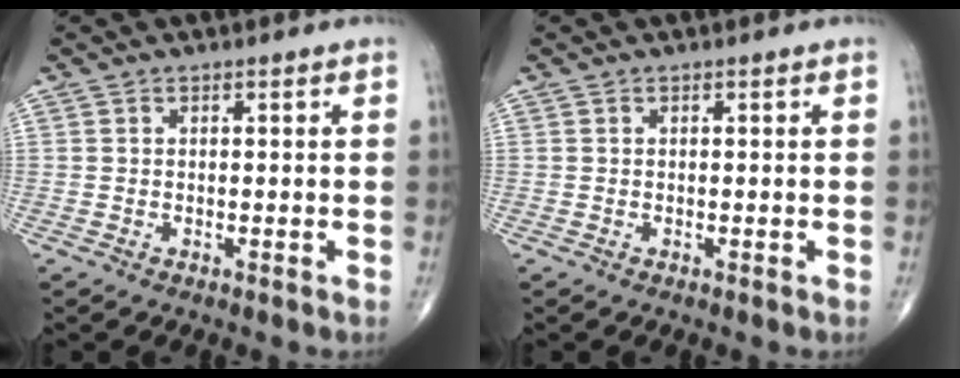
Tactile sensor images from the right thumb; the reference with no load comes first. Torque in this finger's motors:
{"motor_torque": [0.00, 0.00, 0.00, 0.00, 0.01]}